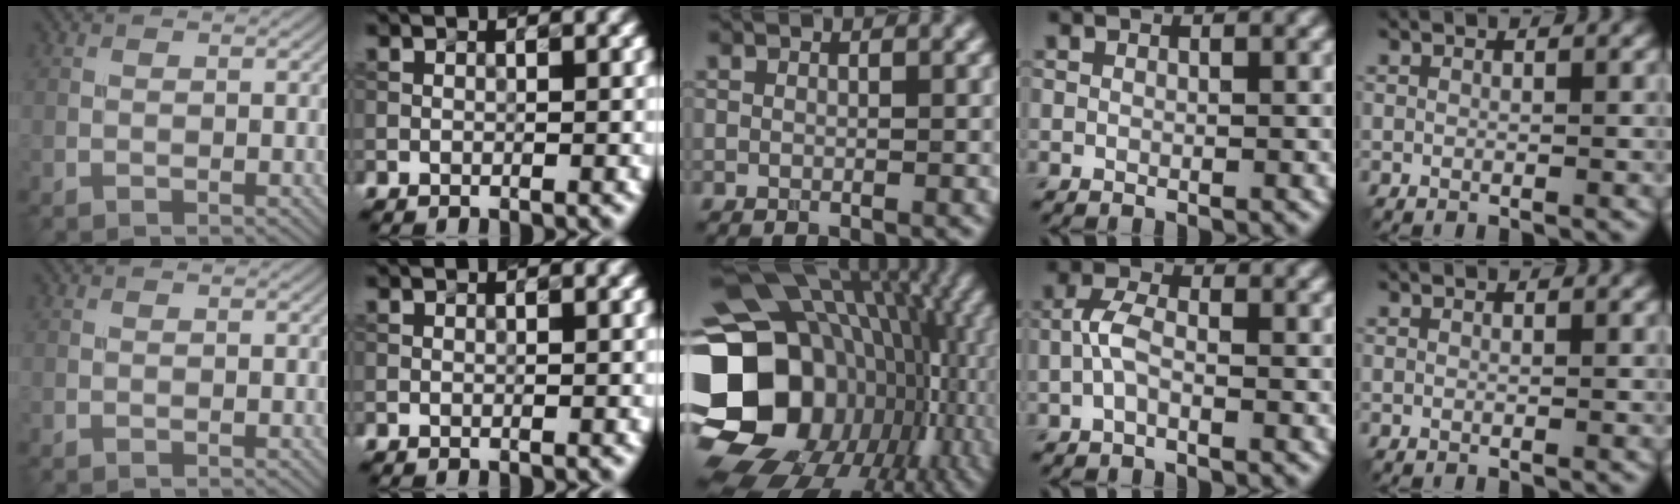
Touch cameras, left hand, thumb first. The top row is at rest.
{"middle": {"total": 22.1, "force": [-2.5, 18.0, 12.4], "torque": [-0.214, -0.019, -0.061]}, "ring": {"total": 2.3, "force": [-0.8, 1.0, 1.9], "torque": [-0.044, 0.008, -0.023]}}